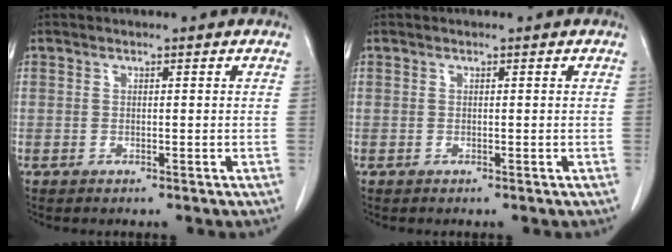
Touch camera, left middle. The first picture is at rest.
{"total": 0.0}